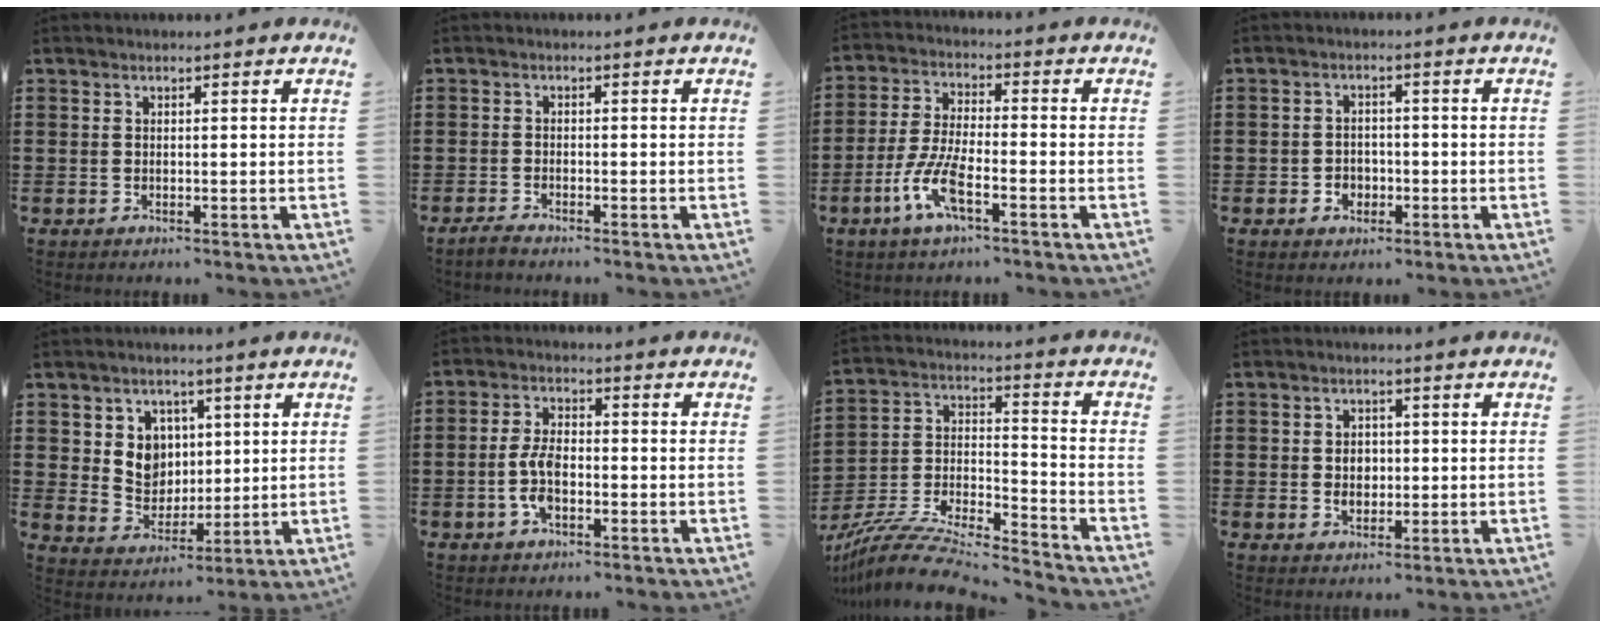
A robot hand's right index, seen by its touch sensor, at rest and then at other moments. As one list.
[{"total": 1.3, "force": [-1.2, -0.1, 0.4], "torque": [-0.010, -0.004, -0.022]}, {"total": 7.8, "force": [-3.8, 1.8, 6.6], "torque": [-0.162, -0.019, -0.076]}, {"total": 2.5, "force": [-1.1, 2.1, 0.8], "torque": [-0.020, 0.004, -0.025]}, {"total": 6.2, "force": [1.9, 5.5, 2.0], "torque": [-0.050, 0.006, 0.032]}, {"total": 5.5, "force": [-1.6, 2.6, 4.6], "torque": [-0.110, -0.004, -0.034]}, {"total": 9.8, "force": [-8.9, 1.6, 3.8], "torque": [-0.074, 0.005, -0.177]}, {"total": 2.9, "force": [-0.1, 2.2, 1.9], "torque": [-0.036, 0.002, -0.006]}]